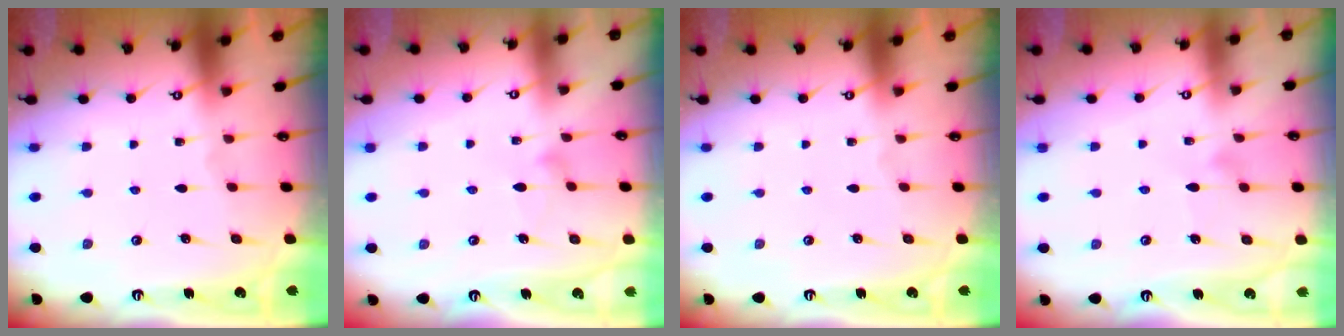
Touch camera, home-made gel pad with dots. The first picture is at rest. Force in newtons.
{"total": 7.8, "press": 7.8, "slide": 0.4}
{"total": 0.0}
{"total": 6.3, "press": 6.3, "slide": 0.3}